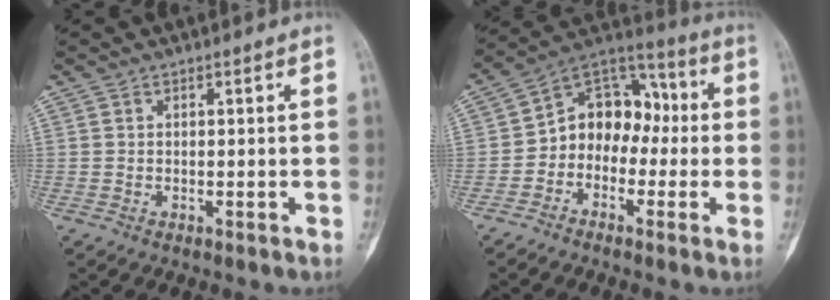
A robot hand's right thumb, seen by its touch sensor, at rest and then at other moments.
{"total": 11.7, "force": [-1.5, 9.1, 7.2], "torque": [-0.068, 0.055, -0.045]}